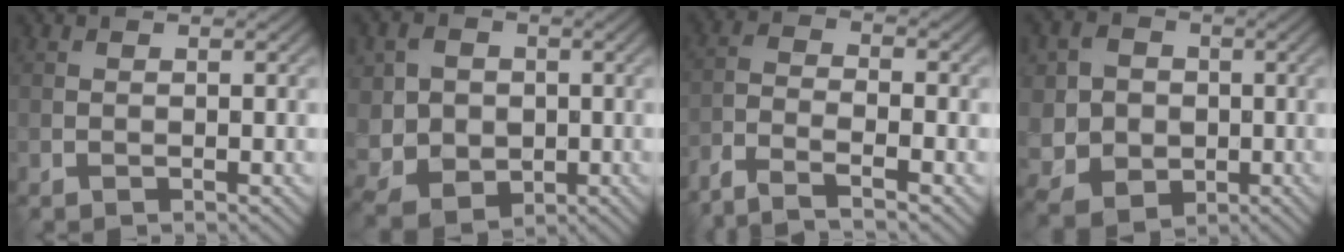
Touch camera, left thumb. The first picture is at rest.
{"total": 7.2, "force": [0.0, 6.5, 3.0], "torque": [-0.096, -0.017, -0.006]}
{"total": 6.0, "force": [-4.7, 1.2, 3.5], "torque": [-0.070, -0.005, -0.101]}
{"total": 7.6, "force": [-0.2, 7.2, 2.6], "torque": [-0.092, -0.017, -0.016]}